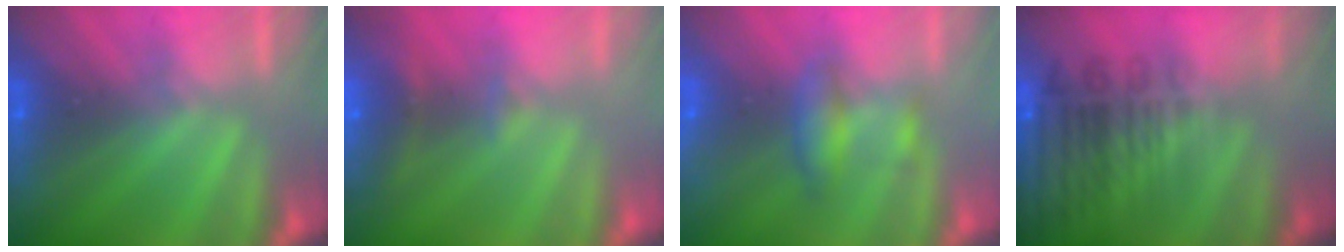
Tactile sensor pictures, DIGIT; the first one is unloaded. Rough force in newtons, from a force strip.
{"total": 8.2}
{"total": 2.0}
{"total": 7.3}